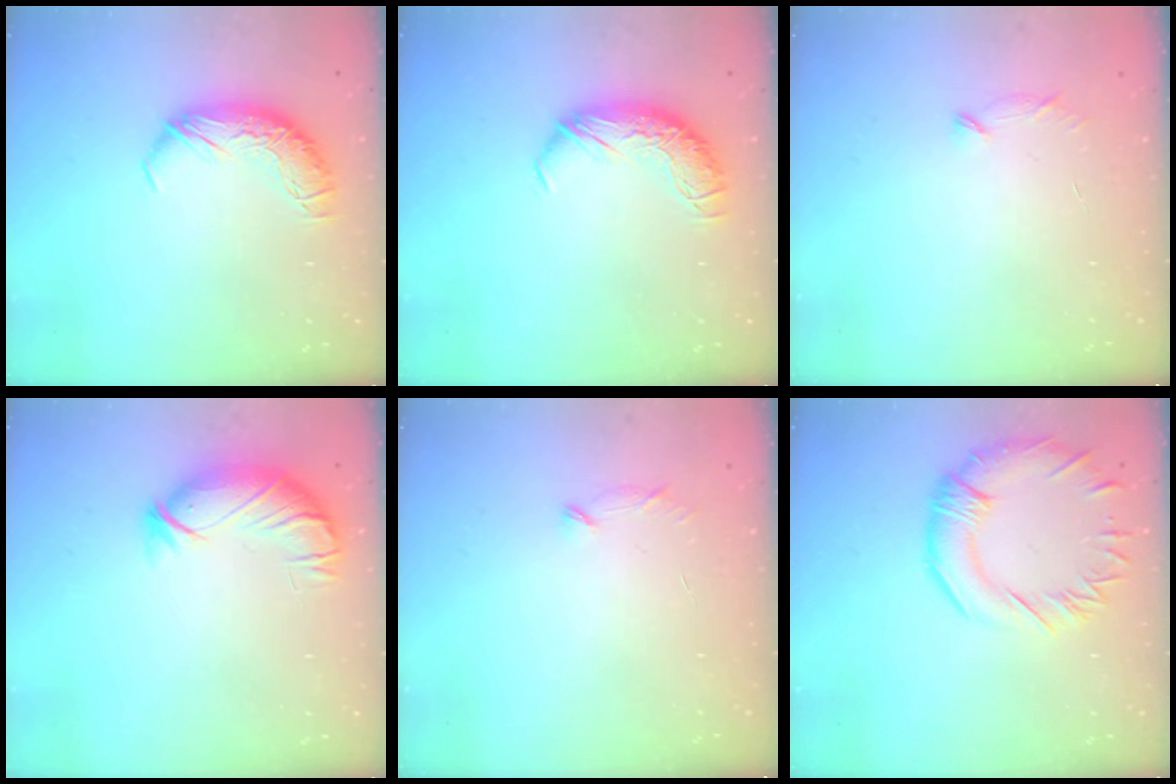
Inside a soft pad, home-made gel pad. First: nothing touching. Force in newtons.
{"total": 0.0}
{"total": 6.5, "press": 6.4, "slide": 1.2}
{"total": 3.8, "press": 3.2, "slide": 2.0}
{"total": 6.5, "press": 6.4, "slide": 1.2}
{"total": 4.6, "press": 4.4, "slide": 1.4}